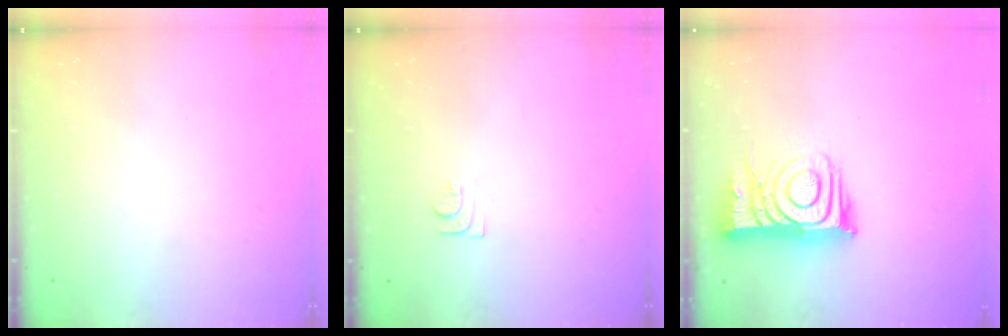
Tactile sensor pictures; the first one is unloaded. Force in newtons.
{"total": 6.6, "press": 6.6, "slide": 0.7}
{"total": 10.9, "press": 10.9, "slide": 1.1}